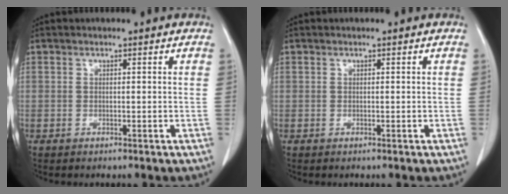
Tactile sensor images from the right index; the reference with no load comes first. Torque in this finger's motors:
{"motor_torque": [0.00, 0.00, 0.00, 0.00]}